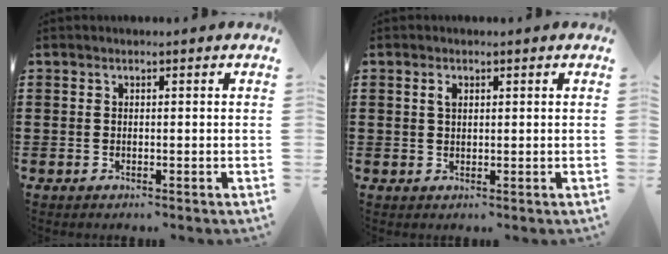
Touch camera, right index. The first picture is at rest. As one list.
[{"total": 1.5, "force": [0.5, 0.8, 1.1], "torque": [-0.024, 0.006, 0.008]}]